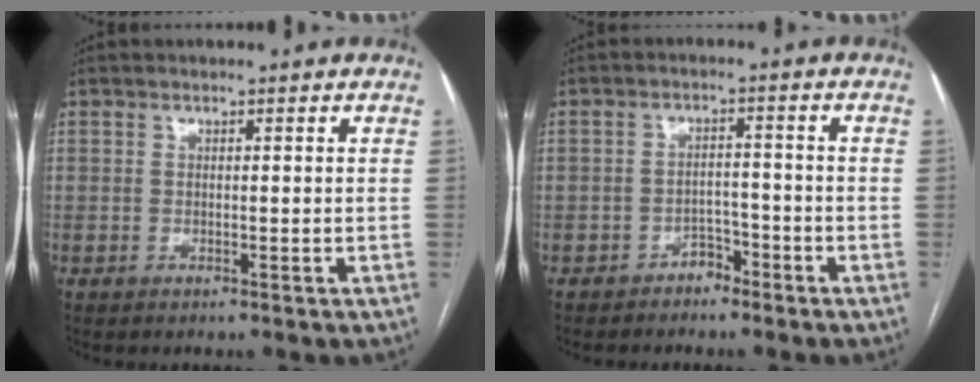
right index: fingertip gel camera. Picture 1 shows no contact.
{"total": 2.8, "force": [-2.1, 1.6, 0.7], "torque": [-0.006, 0.008, -0.035]}